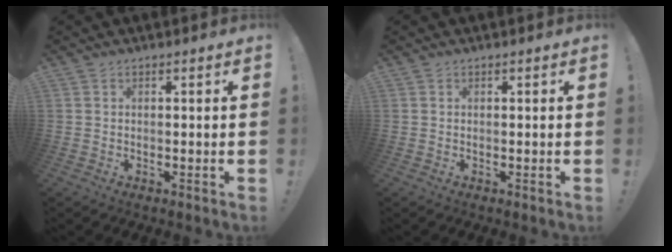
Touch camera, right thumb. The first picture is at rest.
{"total": 0.0}